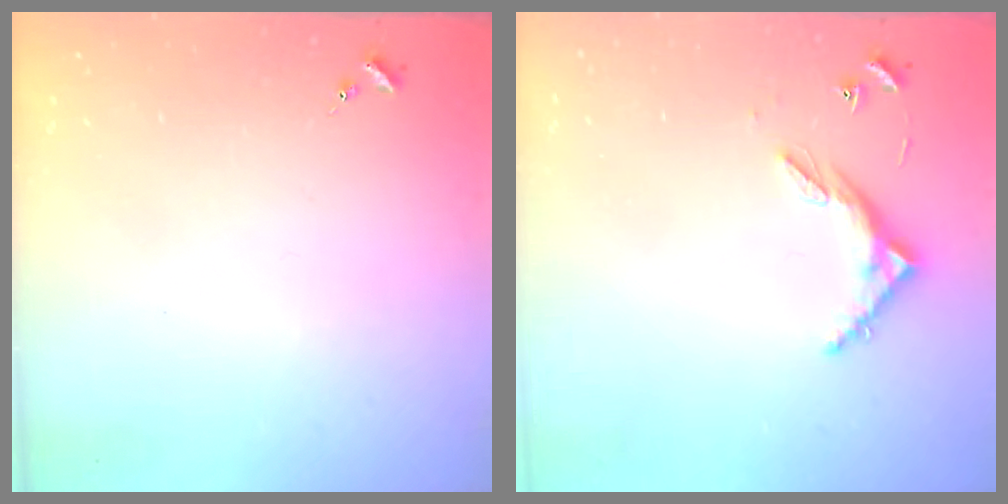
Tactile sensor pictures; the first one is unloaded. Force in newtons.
{"total": 6.1, "press": 6.1, "slide": 0.4}